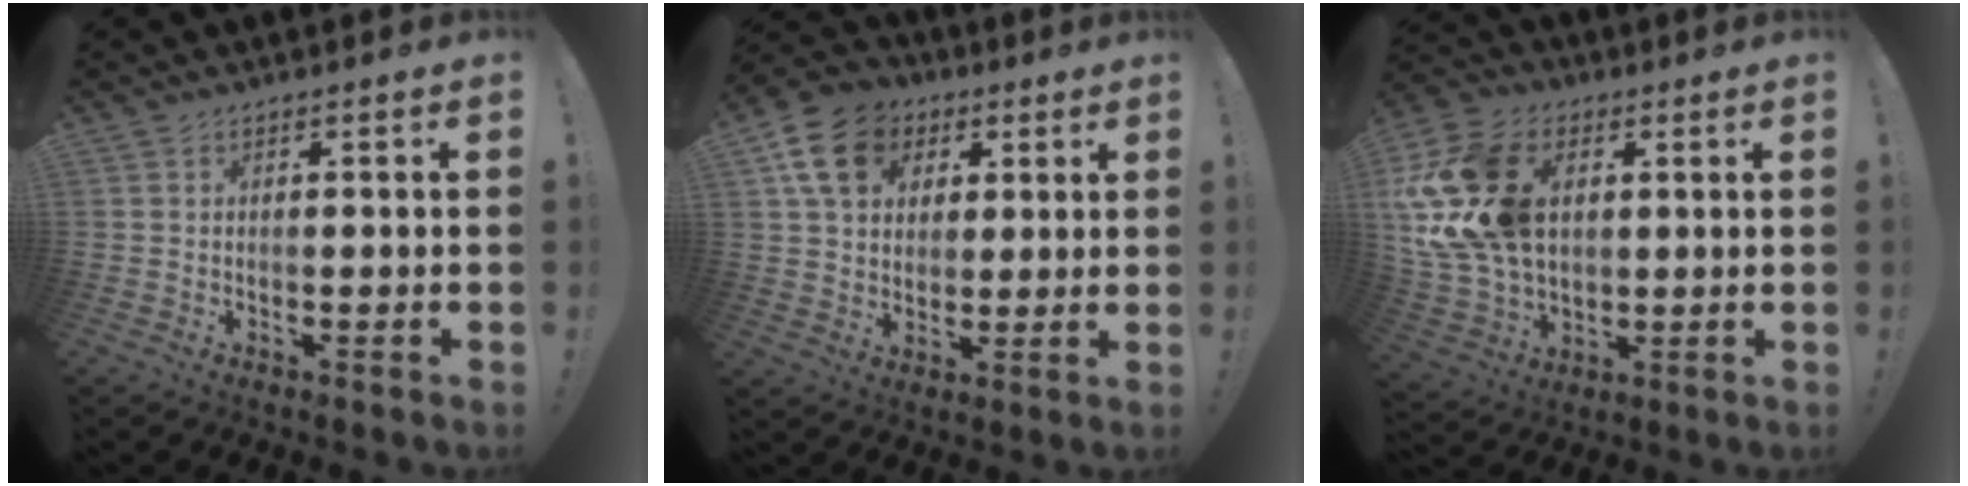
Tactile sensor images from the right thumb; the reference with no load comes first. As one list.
[{"total": 14.1, "force": [5.2, 11.1, 7.0], "torque": [-0.087, -0.016, 0.104]}, {"total": 22.6, "force": [4.9, 16.5, 14.6], "torque": [-0.270, -0.014, 0.100]}]